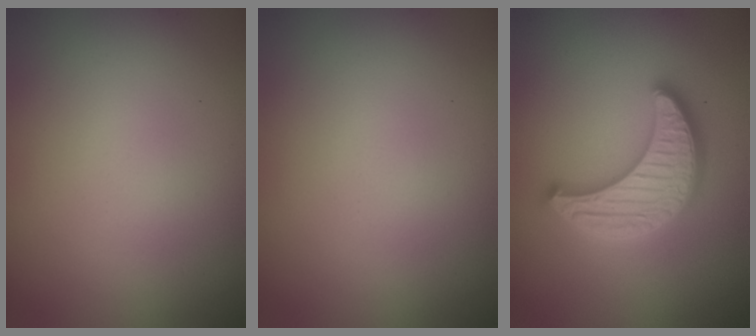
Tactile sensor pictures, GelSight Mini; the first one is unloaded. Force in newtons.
{"total": 0.0}
{"total": 5.3, "press": 5.2, "slide": 0.9}